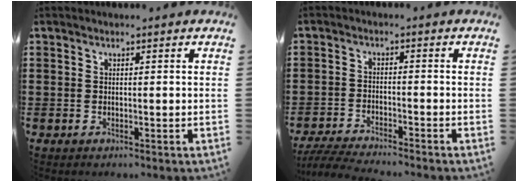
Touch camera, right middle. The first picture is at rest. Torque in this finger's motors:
{"motor_torque": [0.33, -0.33, 0.03, 0.09]}